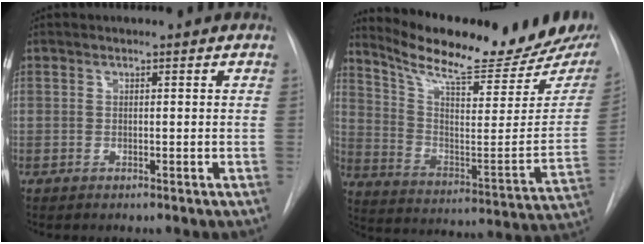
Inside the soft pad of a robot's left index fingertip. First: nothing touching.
{"total": 24.5, "force": [21.2, 2.7, 12.1], "torque": [-0.196, -0.071, 0.303]}